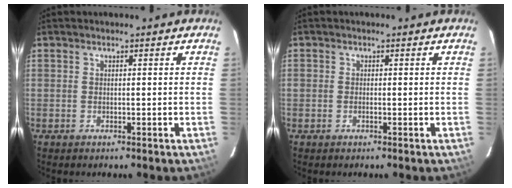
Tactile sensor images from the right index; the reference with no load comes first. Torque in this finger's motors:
{"motor_torque": [-0.07, -0.01, -0.02, 0.02]}